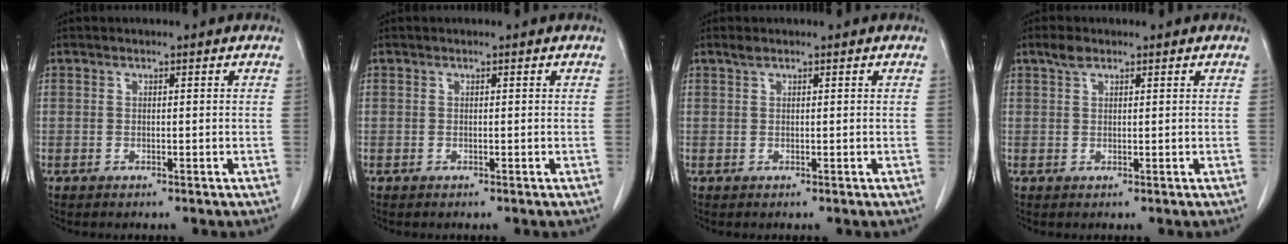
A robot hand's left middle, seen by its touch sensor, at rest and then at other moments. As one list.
[{"total": 0.0}, {"total": 0.8, "force": [0.6, 0.1, 0.4], "torque": [-0.014, 0.006, 0.016]}, {"total": 1.9, "force": [1.4, 0.8, 1.1], "torque": [-0.025, 0.010, 0.026]}]